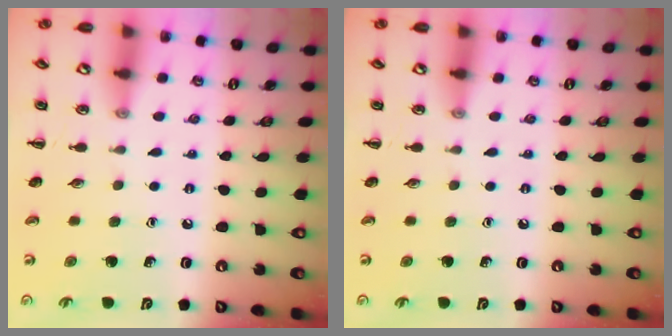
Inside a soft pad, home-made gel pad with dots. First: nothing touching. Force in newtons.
{"total": 0.0}